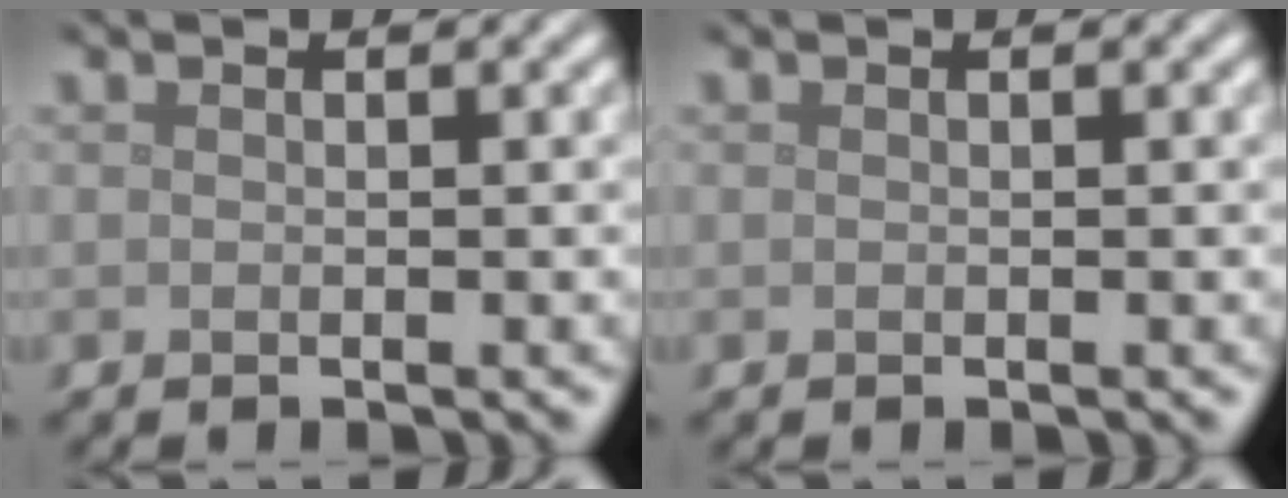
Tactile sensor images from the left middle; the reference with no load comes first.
{"total": 0.0}